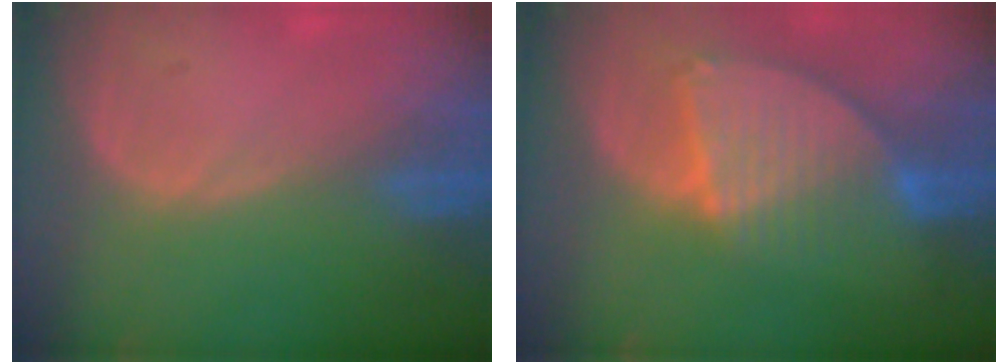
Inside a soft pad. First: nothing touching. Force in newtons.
{"total": 8.7, "press": 7.5, "slide": 4.4}